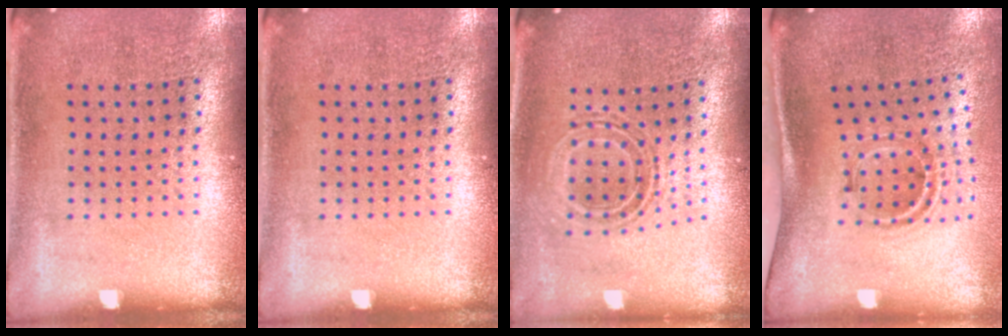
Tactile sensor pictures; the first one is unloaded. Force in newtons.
{"total": 0.0}
{"total": 0.9, "press": 0.8, "slide": 0.3}
{"total": 1.2, "press": 1.0, "slide": 0.7}